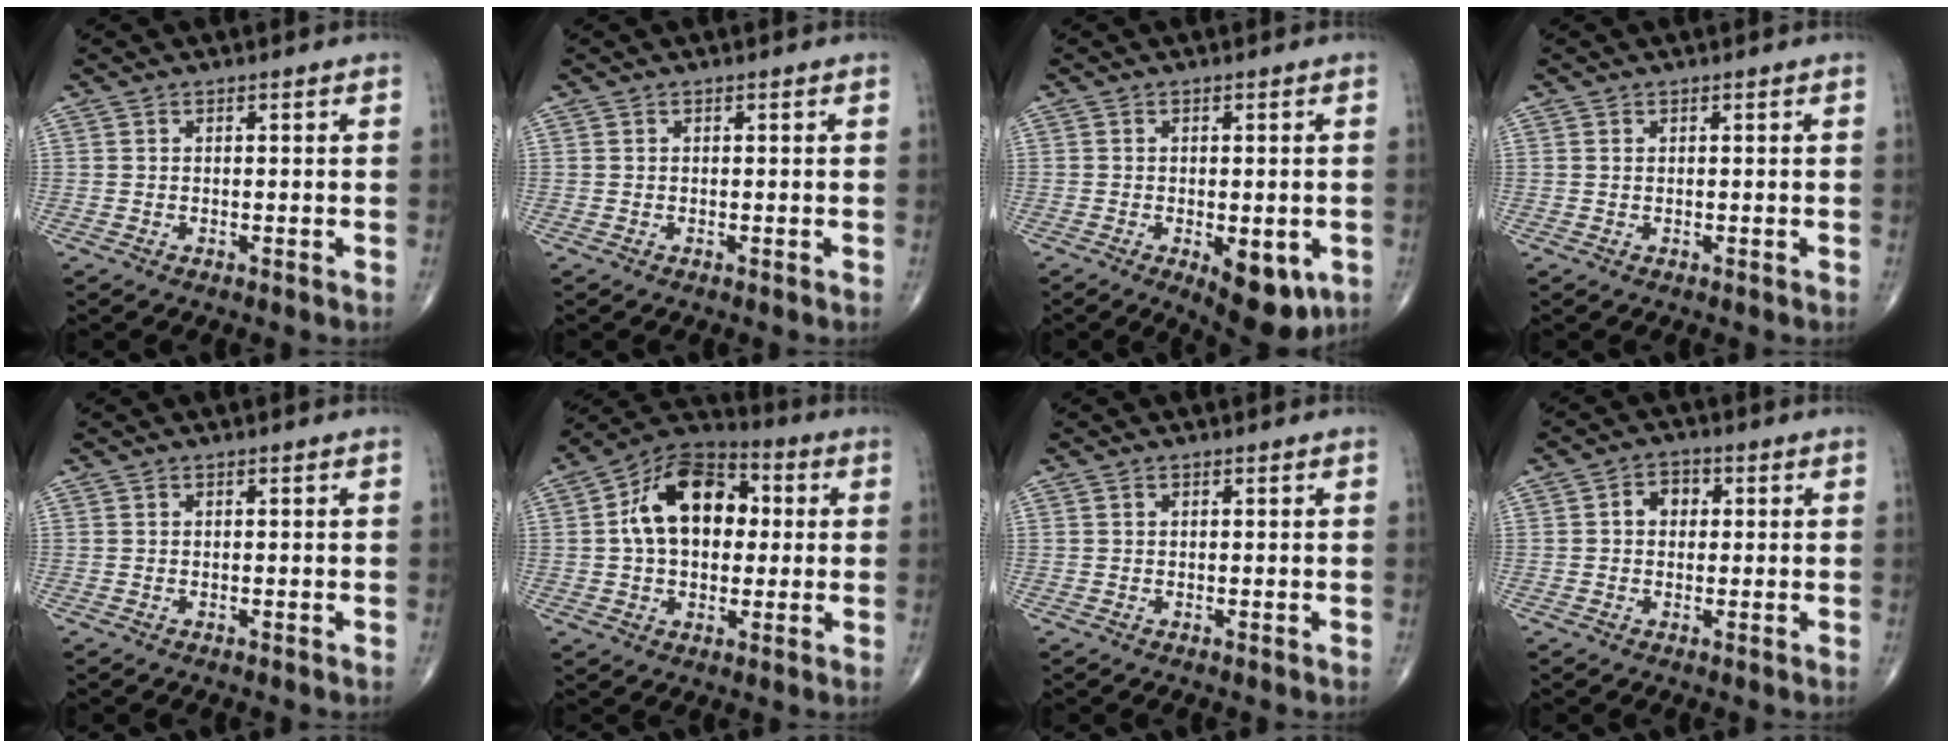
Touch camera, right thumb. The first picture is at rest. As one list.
[{"total": 0.0}, {"total": 9.2, "force": [-3.0, 4.1, 7.6], "torque": [-0.087, -0.012, -0.033]}, {"total": 0.0}, {"total": 0.0}, {"total": 16.4, "force": [2.3, 11.0, 12.0], "torque": [-0.167, 0.023, 0.029]}, {"total": 0.0}, {"total": 3.9, "force": [0.5, 3.1, 2.3], "torque": [-0.018, 0.012, 0.002]}]